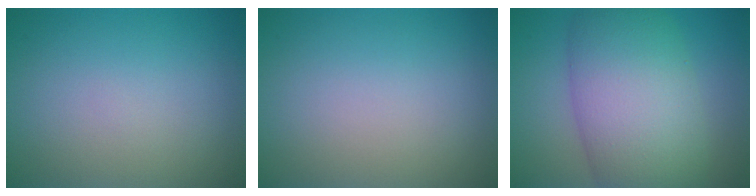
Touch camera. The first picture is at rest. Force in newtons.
{"total": 0.0}
{"total": 10.8, "press": 10.8, "slide": 0.2}